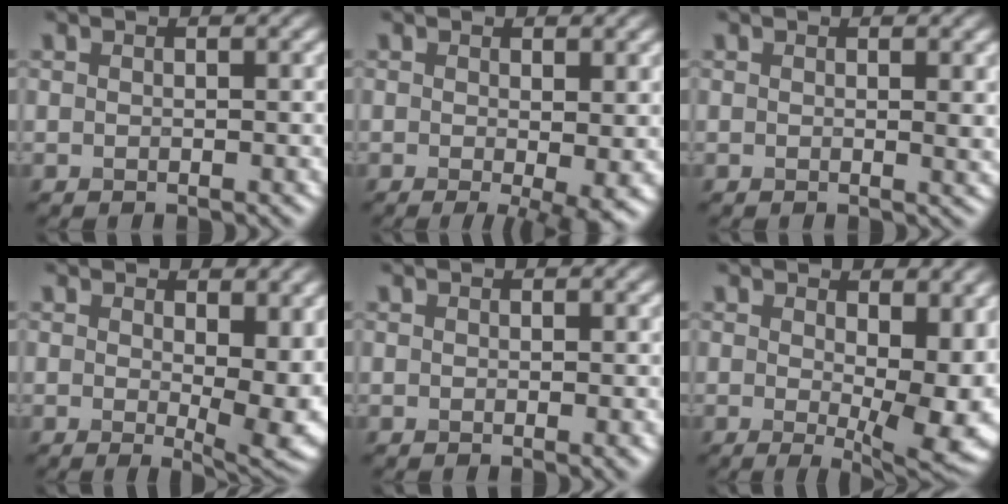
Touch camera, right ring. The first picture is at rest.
{"total": 3.5, "force": [-0.7, 0.6, 3.4], "torque": [-0.047, -0.015, -0.010]}
{"total": 1.0, "force": [0.3, 0.2, 1.0], "torque": [-0.011, -0.003, 0.005]}
{"total": 7.3, "force": [0.6, 2.9, 6.7], "torque": [-0.090, -0.018, 0.014]}
{"total": 0.9, "force": [-0.2, 0.2, 0.8], "torque": [-0.009, -0.003, -0.002]}
{"total": 9.6, "force": [0.3, 4.2, 8.6], "torque": [-0.105, -0.014, 0.012]}